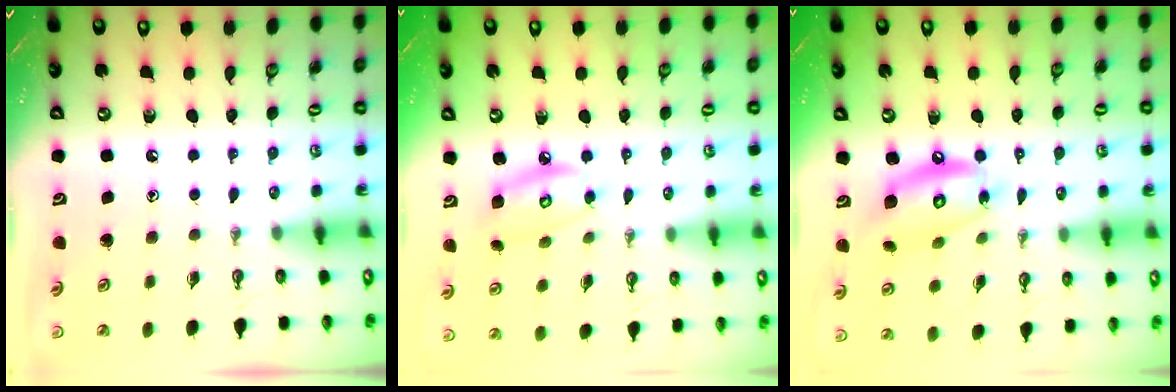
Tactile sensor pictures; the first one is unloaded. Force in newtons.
{"total": 7.5, "press": 7.5, "slide": 0.5}
{"total": 13.5, "press": 13.4, "slide": 1.3}